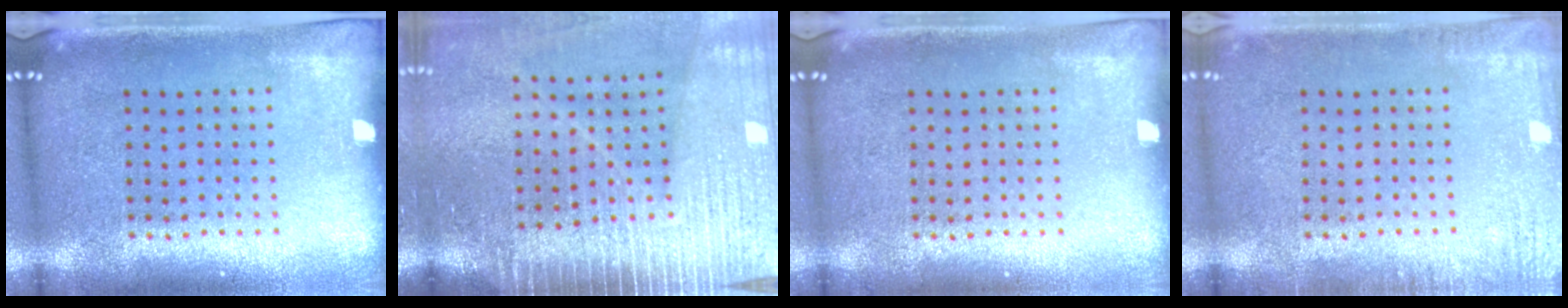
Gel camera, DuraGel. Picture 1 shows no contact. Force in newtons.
{"total": 4.0, "press": 3.4, "slide": 2.1}
{"total": 0.0}
{"total": 1.7, "press": 1.7, "slide": 0.2}